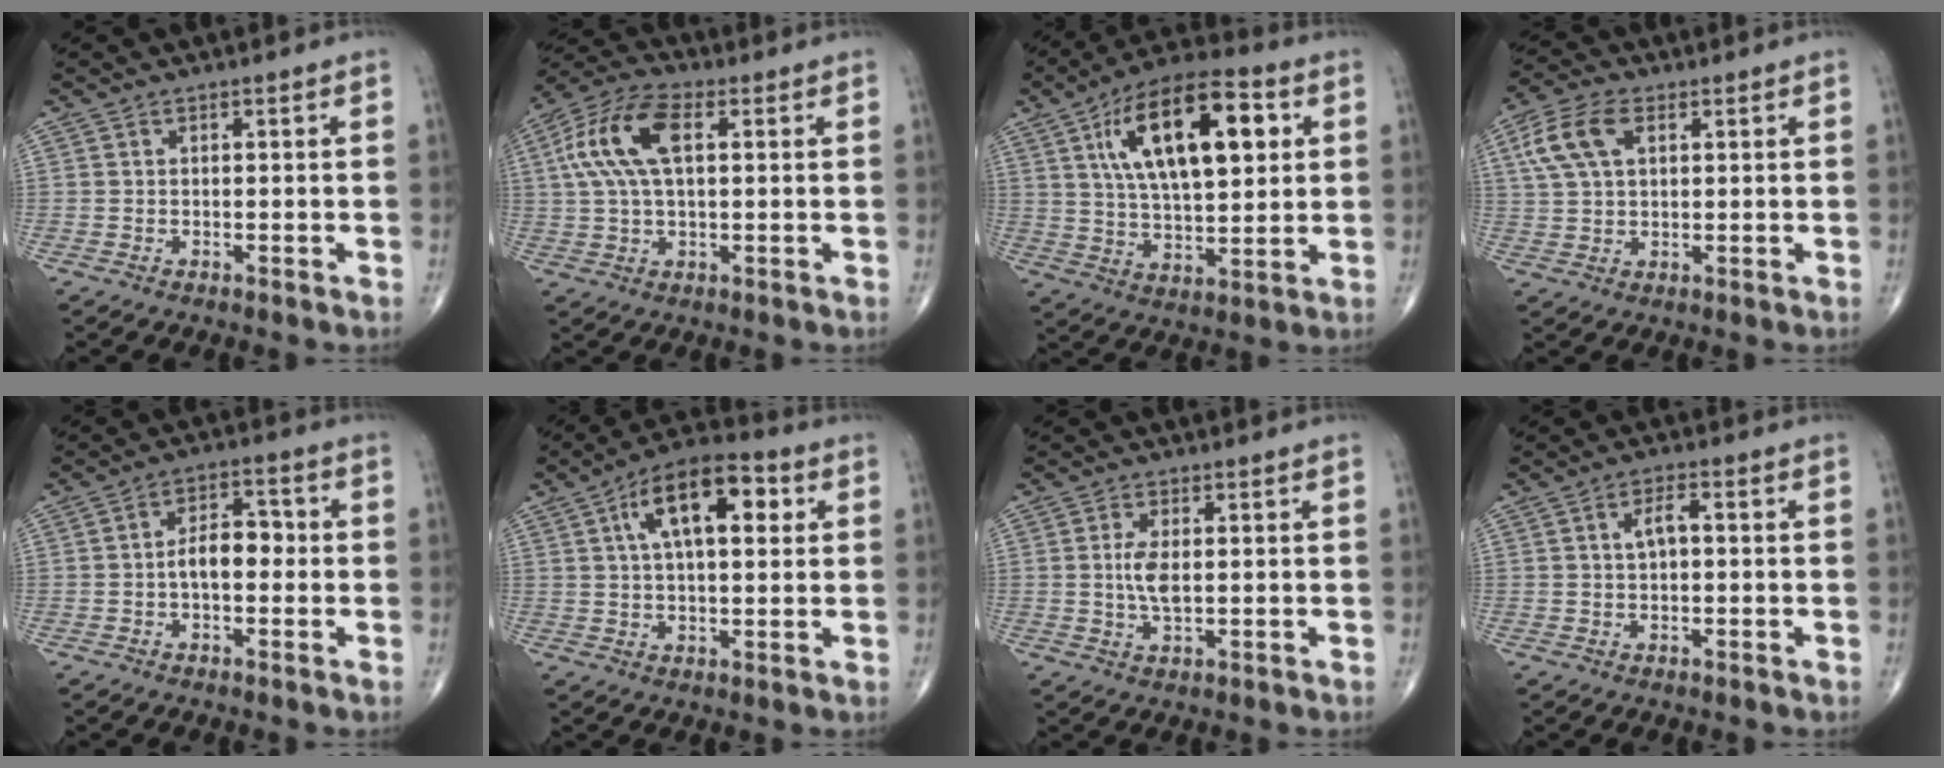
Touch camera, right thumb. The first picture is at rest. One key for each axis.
{"total": 12.9, "fx": 2.9, "fy": 6.4, "fz": 10.8, "tx": -0.229, "ty": 0.025, "tz": 0.052}
{"total": 20.8, "fx": 6.3, "fy": 9.1, "fz": 17.6, "tx": -0.276, "ty": 0.000, "tz": 0.103}
{"total": 9.1, "fx": 3.2, "fy": 5.2, "fz": 6.8, "tx": -0.143, "ty": 0.012, "tz": 0.061}
{"total": 6.6, "fx": -0.7, "fy": 3.8, "fz": 5.4, "tx": -0.076, "ty": 0.025, "tz": -0.019}
{"total": 14.4, "fx": 4.4, "fy": 6.6, "fz": 12.0, "tx": -0.180, "ty": 0.017, "tz": 0.064}
{"total": 4.5, "fx": 0.3, "fy": 1.9, "fz": 4.1, "tx": -0.084, "ty": -0.007, "tz": 0.008}
{"total": 3.6, "fx": 0.5, "fy": 1.8, "fz": 3.1, "tx": -0.058, "ty": 0.009, "tz": 0.005}